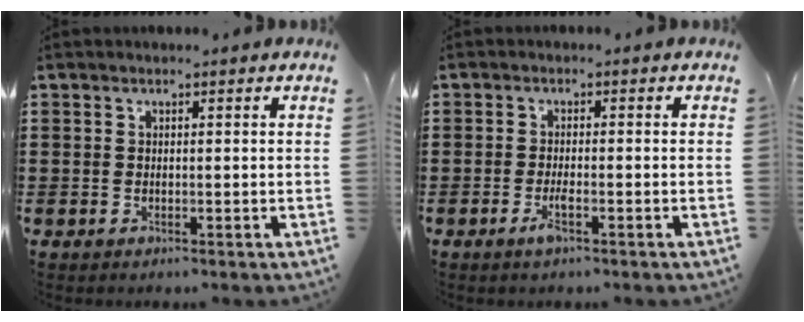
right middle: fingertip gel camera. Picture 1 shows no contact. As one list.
[{"total": 2.3, "force": [-1.1, 0.3, 2.0], "torque": [-0.042, -0.004, -0.023]}]